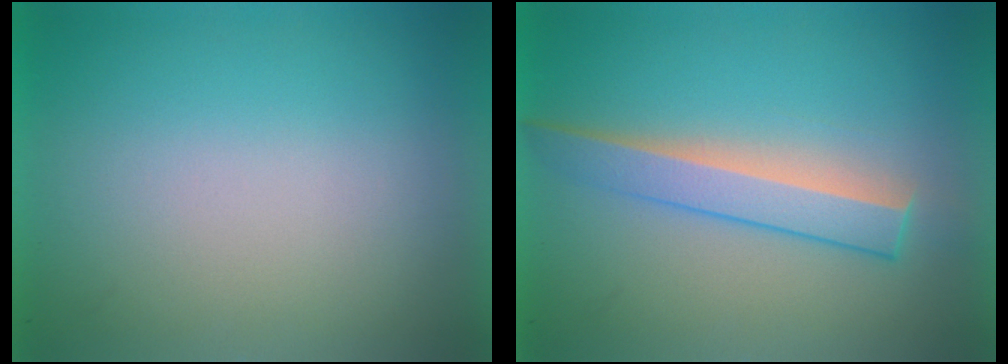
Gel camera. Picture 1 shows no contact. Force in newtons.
{"total": 3.2}